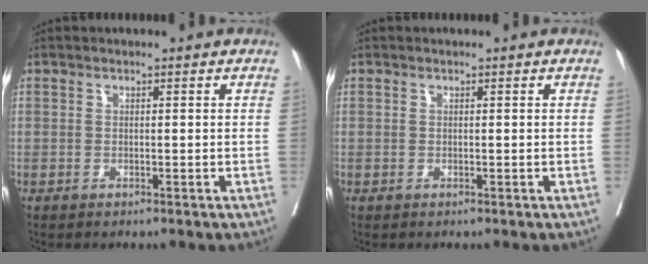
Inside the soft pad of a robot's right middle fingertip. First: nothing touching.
{"total": 0.0}